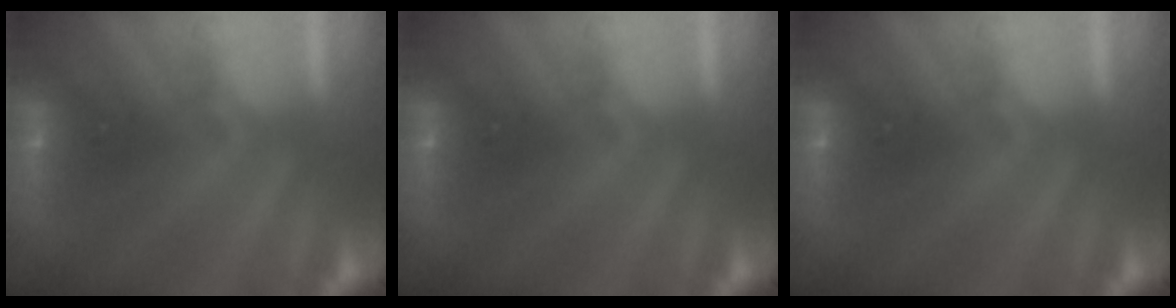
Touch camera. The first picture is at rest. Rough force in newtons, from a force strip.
{"total": 0.0}
{"total": 0.0}